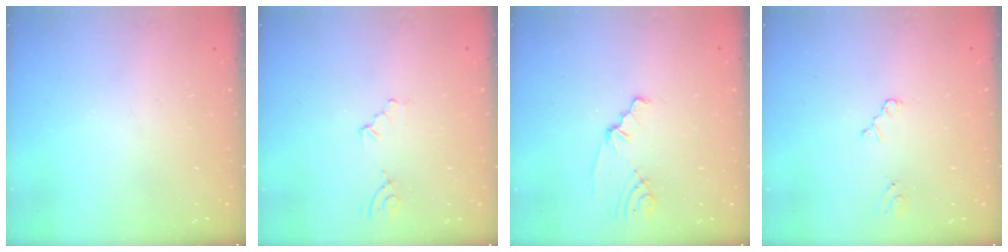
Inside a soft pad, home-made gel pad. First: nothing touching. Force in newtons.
{"total": 5.1, "press": 4.4, "slide": 2.7}
{"total": 1.8, "press": 1.8, "slide": 0.2}
{"total": 2.5, "press": 2.5, "slide": 0.4}